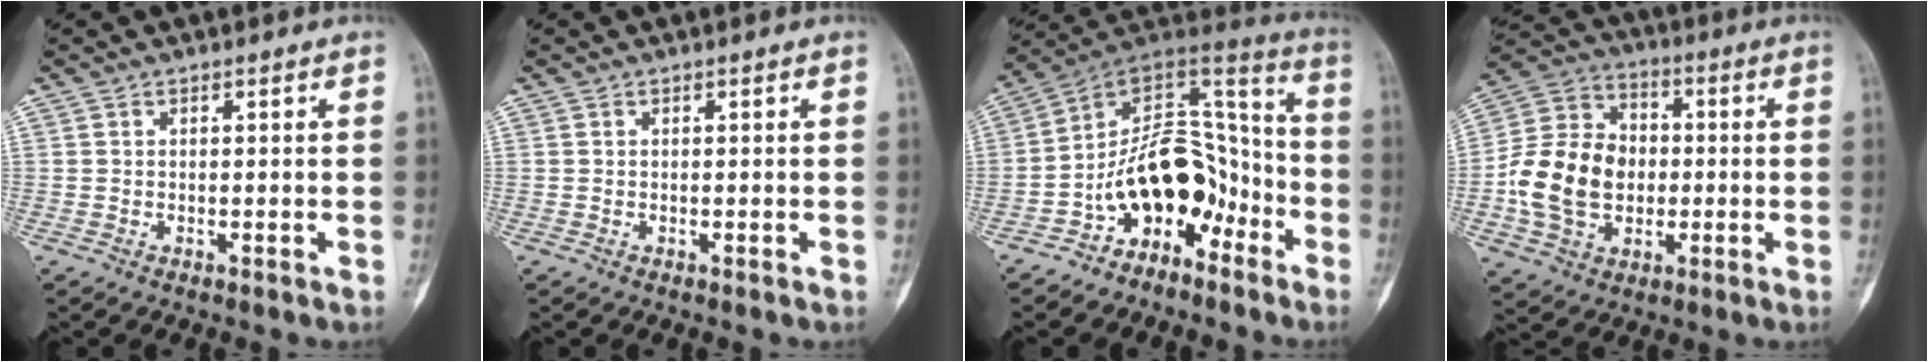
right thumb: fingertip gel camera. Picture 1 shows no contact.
{"total": 0.0}
{"total": 17.3, "force": [-7.8, 10.9, 10.9], "torque": [-0.125, 0.113, -0.138]}
{"total": 16.8, "force": [-2.0, 13.0, 10.4], "torque": [-0.177, 0.029, -0.036]}